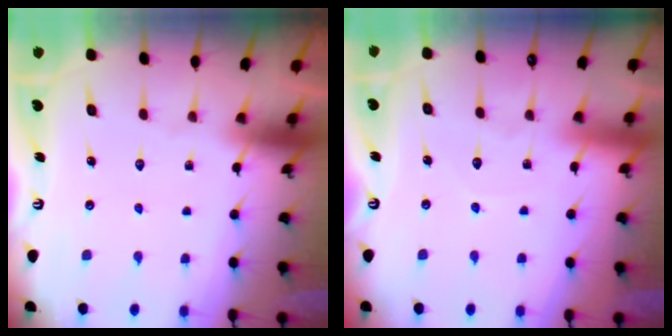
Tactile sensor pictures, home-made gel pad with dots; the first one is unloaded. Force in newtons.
{"total": 3.7, "press": 3.7, "slide": 0.4}